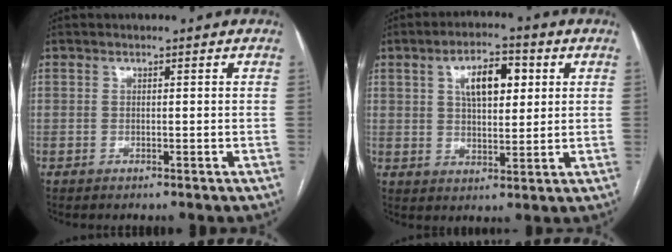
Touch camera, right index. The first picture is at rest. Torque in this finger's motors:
{"motor_torque": [0.54, 0.43, 0.46, 0.08]}